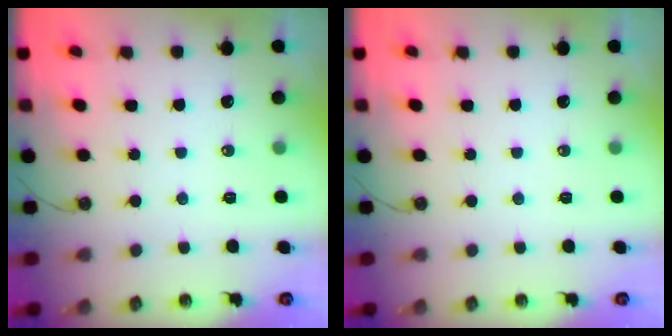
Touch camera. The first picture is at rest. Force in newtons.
{"total": 0.0}